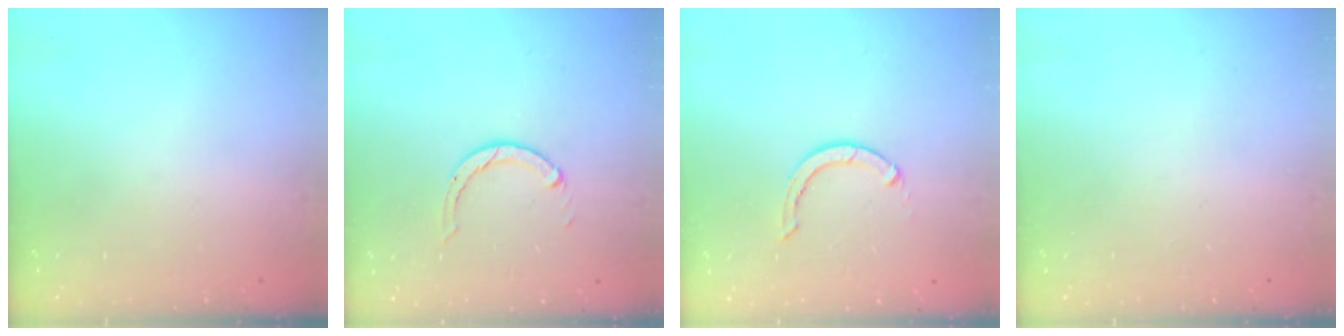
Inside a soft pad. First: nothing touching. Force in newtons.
{"total": 3.2, "press": 3.1, "slide": 0.4}
{"total": 3.1, "press": 3.0, "slide": 0.3}
{"total": 0.0}